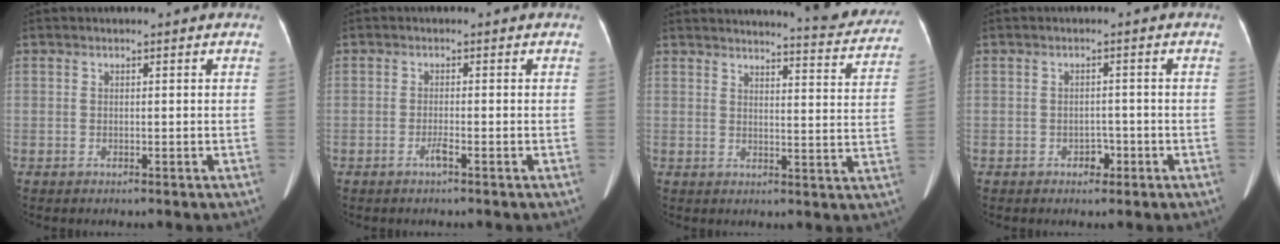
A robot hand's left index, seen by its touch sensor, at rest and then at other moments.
{"total": 1.3, "force": [-0.9, -0.1, 0.9], "torque": [-0.023, -0.001, -0.016]}
{"total": 13.6, "force": [13.1, 0.9, 3.7], "torque": [-0.039, -0.054, 0.136]}
{"total": 2.0, "force": [-1.1, 1.4, 1.0], "torque": [-0.012, 0.004, -0.012]}